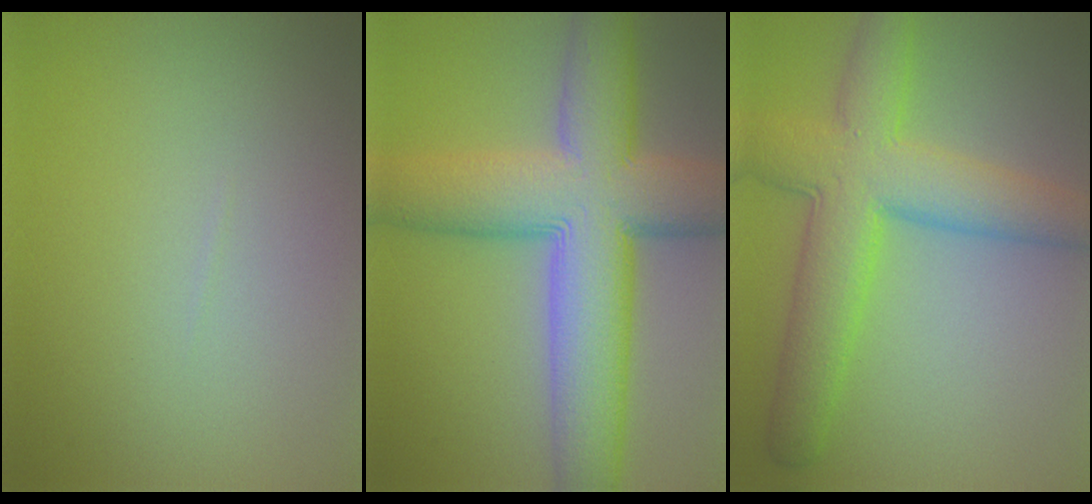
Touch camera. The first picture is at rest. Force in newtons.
{"total": 12.3, "press": 12.3, "slide": 0.6}
{"total": 8.2, "press": 8.2, "slide": 0.3}